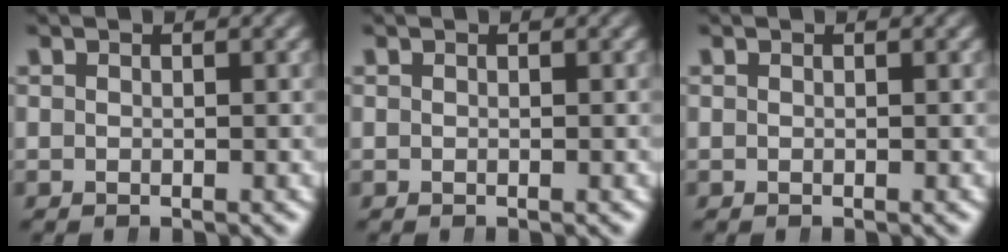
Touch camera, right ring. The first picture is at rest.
{"total": 0.0}
{"total": 0.0}